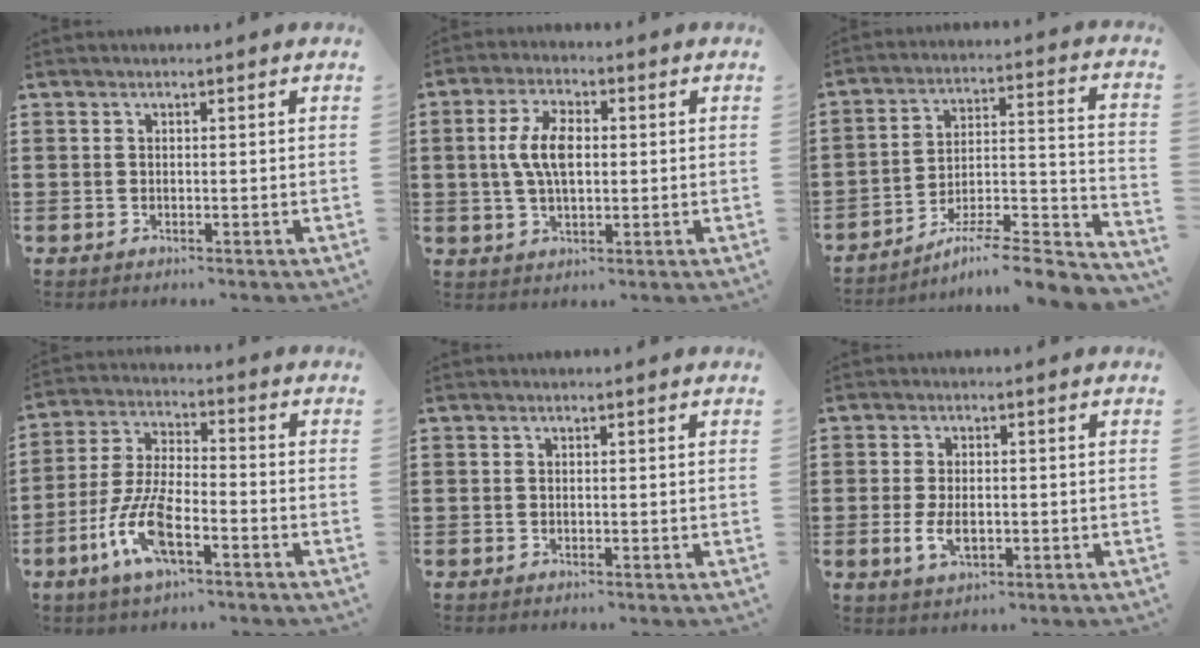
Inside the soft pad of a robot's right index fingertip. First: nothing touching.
{"total": 7.0, "force": [0.5, 3.2, 6.2], "torque": [-0.135, 0.008, 0.002]}
{"total": 6.6, "force": [-5.5, 0.7, 3.6], "torque": [-0.056, -0.008, -0.109]}
{"total": 9.6, "force": [-4.6, 3.3, 7.8], "torque": [-0.187, -0.009, -0.089]}
{"total": 0.0}
{"total": 4.0, "force": [-0.8, 2.2, 3.3], "torque": [-0.075, -0.004, -0.015]}